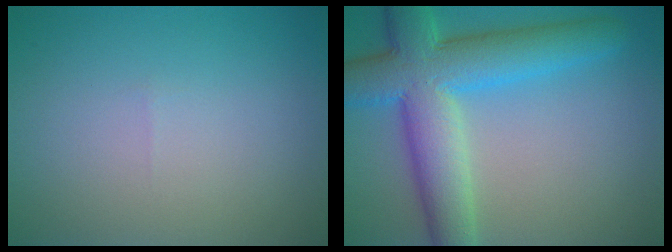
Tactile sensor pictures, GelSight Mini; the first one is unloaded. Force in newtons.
{"total": 9.5, "press": 9.4, "slide": 0.5}